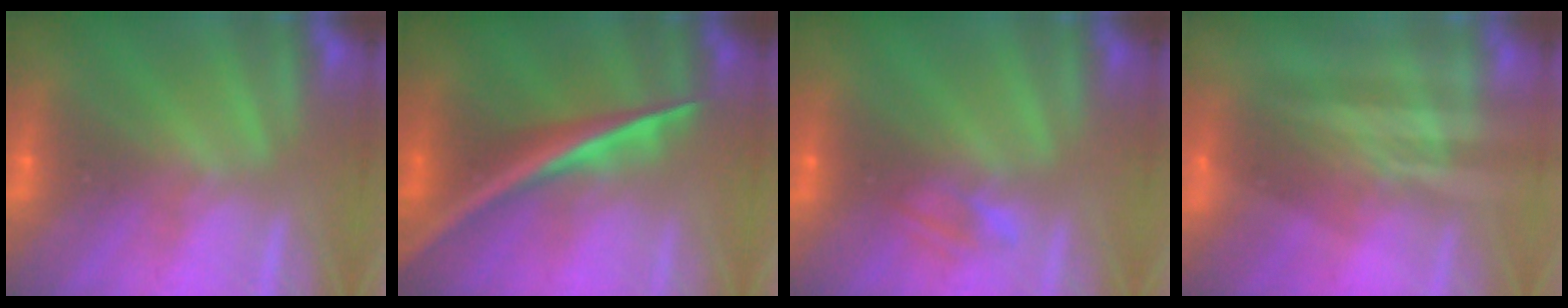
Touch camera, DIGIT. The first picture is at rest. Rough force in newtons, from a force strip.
{"total": 2.6}
{"total": 2.3}
{"total": 2.1}